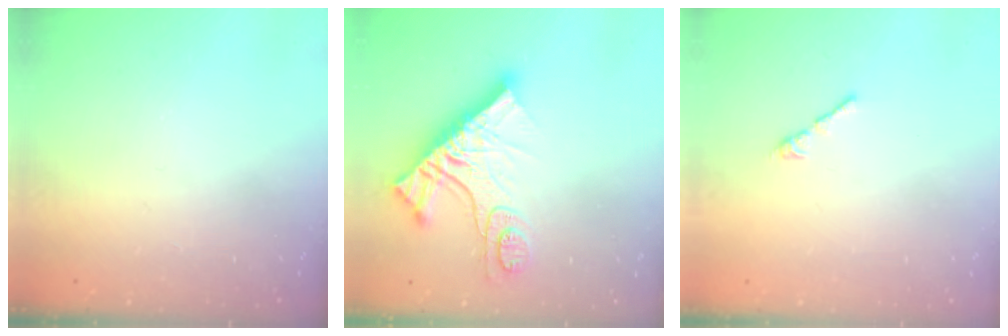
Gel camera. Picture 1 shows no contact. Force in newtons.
{"total": 16.3, "press": 16.3, "slide": 1.4}
{"total": 2.7, "press": 2.6, "slide": 0.7}